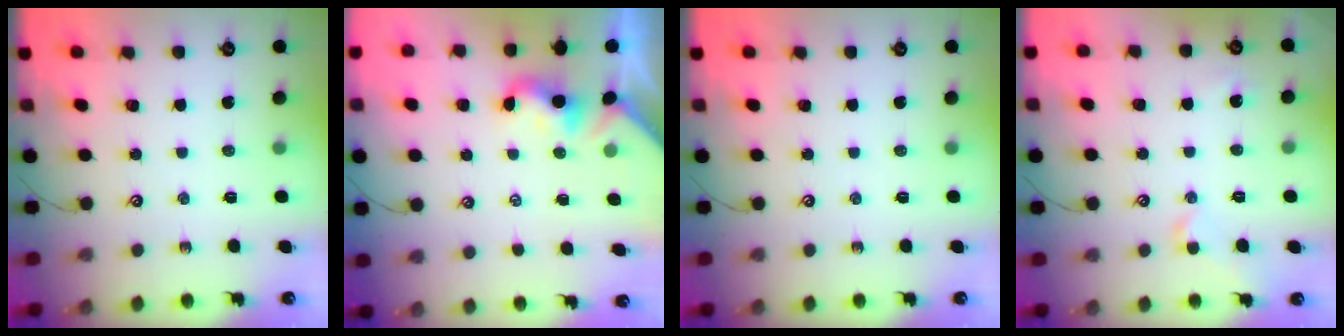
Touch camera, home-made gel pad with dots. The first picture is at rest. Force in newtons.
{"total": 2.0, "press": 2.0, "slide": 0.5}
{"total": 0.0}
{"total": 1.1, "press": 1.0, "slide": 0.4}